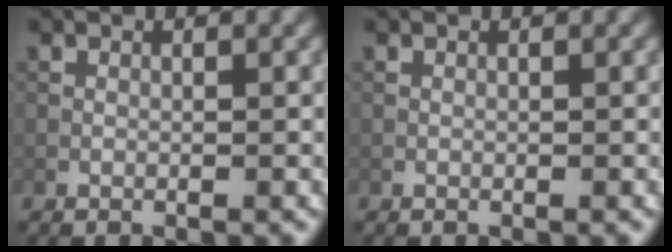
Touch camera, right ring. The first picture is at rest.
{"total": 0.0}